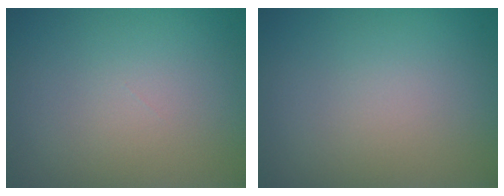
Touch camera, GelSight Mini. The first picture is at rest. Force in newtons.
{"total": 0.0}